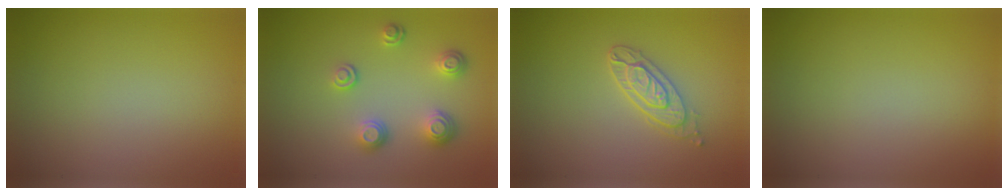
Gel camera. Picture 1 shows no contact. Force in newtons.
{"total": 3.3, "press": 2.6, "slide": 2.0}
{"total": 2.9, "press": 2.5, "slide": 1.5}
{"total": 0.0}